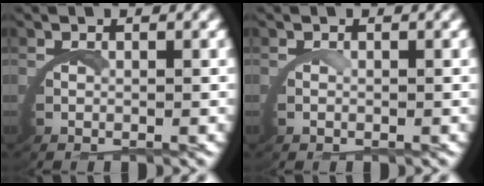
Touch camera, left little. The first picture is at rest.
{"total": 0.5, "force": [0.4, -0.3, 0.1], "torque": [-0.012, -0.005, 0.009]}